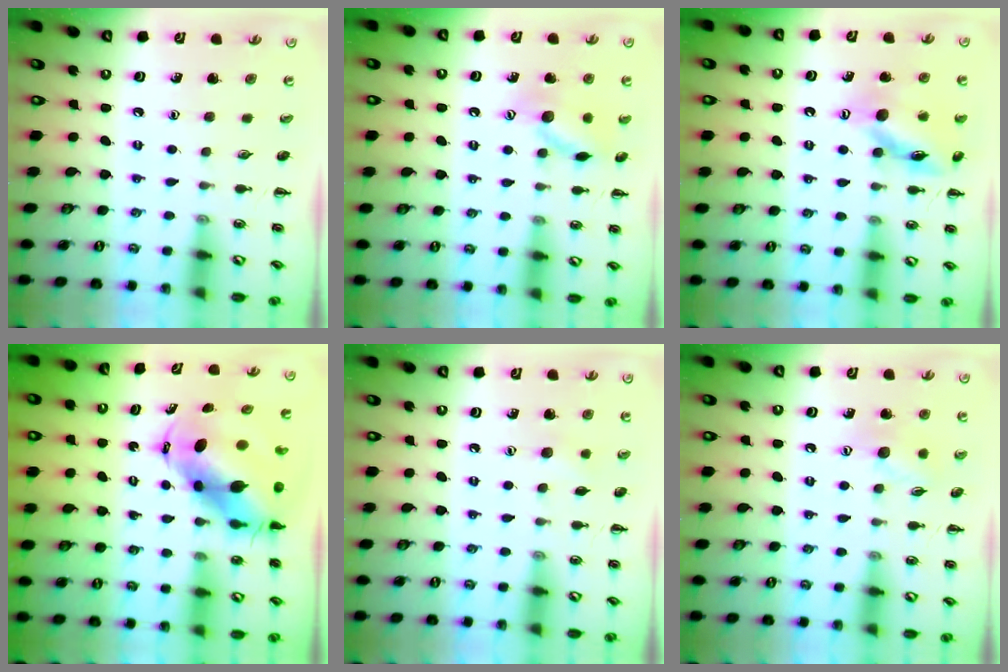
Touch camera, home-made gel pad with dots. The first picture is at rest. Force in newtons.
{"total": 11.1, "press": 11.1, "slide": 0.5}
{"total": 13.7, "press": 13.6, "slide": 1.4}
{"total": 9.0, "press": 8.7, "slide": 2.4}
{"total": 5.0, "press": 4.8, "slide": 1.3}
{"total": 8.0, "press": 8.0, "slide": 0.8}